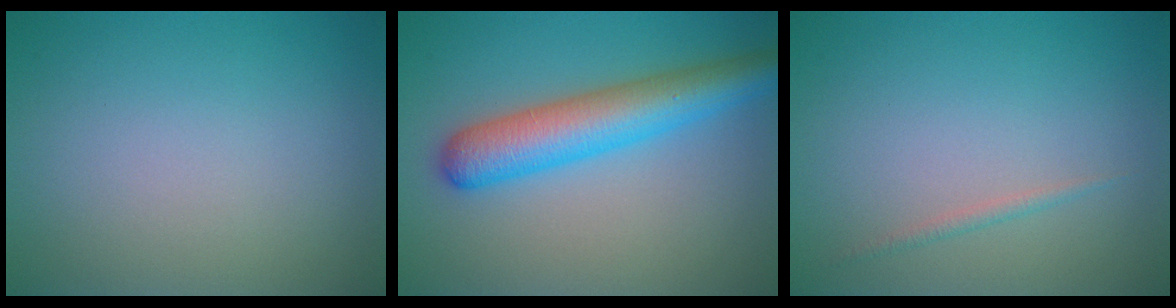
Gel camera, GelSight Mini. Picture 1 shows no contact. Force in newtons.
{"total": 6.3, "press": 6.3, "slide": 0.2}
{"total": 0.7, "press": 0.7, "slide": 0.1}